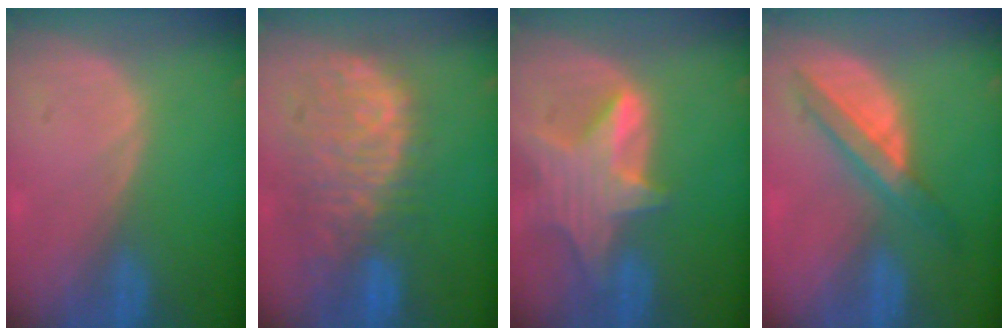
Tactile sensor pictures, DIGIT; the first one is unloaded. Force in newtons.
{"total": 11.8, "press": 9.8, "slide": 6.5}
{"total": 8.4, "press": 7.5, "slide": 3.9}
{"total": 5.8, "press": 5.7, "slide": 1.4}